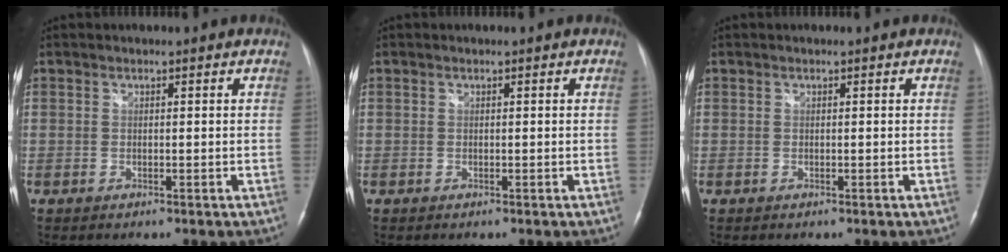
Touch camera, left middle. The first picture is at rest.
{"total": 0.0}
{"total": 0.0}